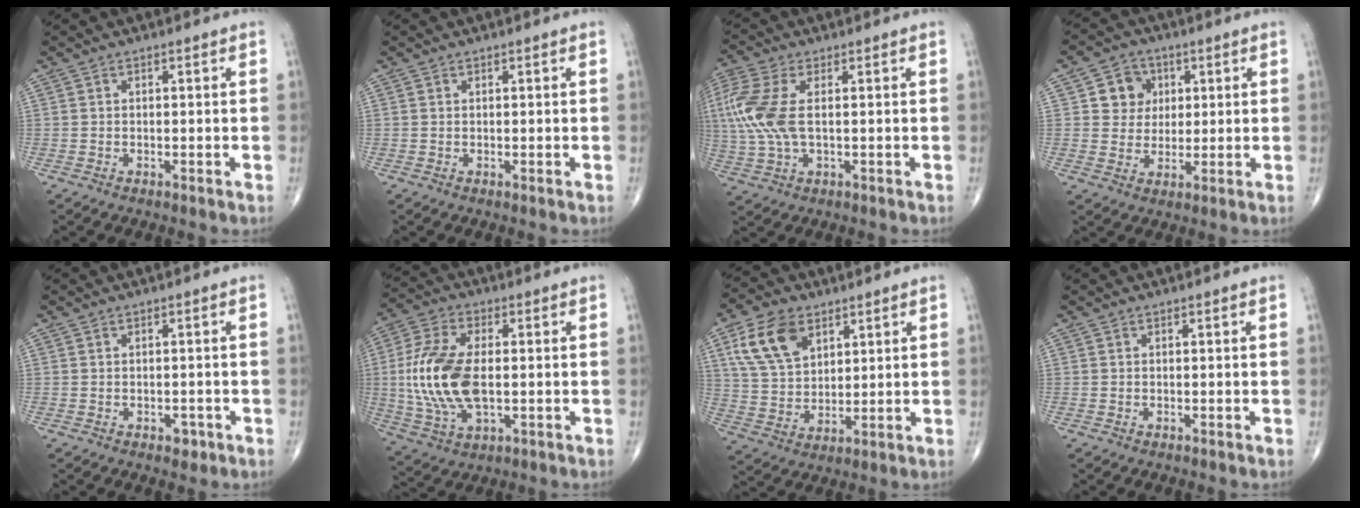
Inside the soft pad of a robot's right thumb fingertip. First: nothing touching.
{"total": 0.0}
{"total": 11.6, "force": [1.4, 5.7, 10.0], "torque": [-0.266, 0.009, 0.030]}
{"total": 7.1, "force": [2.0, 6.5, 2.2], "torque": [0.002, -0.001, 0.031]}
{"total": 1.9, "force": [-0.9, 1.3, 1.0], "torque": [-0.004, 0.002, -0.008]}
{"total": 16.0, "force": [-0.2, 8.5, 13.6], "torque": [-0.294, -0.002, 0.000]}
{"total": 12.4, "force": [5.8, 7.8, 7.6], "torque": [-0.128, -0.017, 0.116]}
{"total": 0.0}